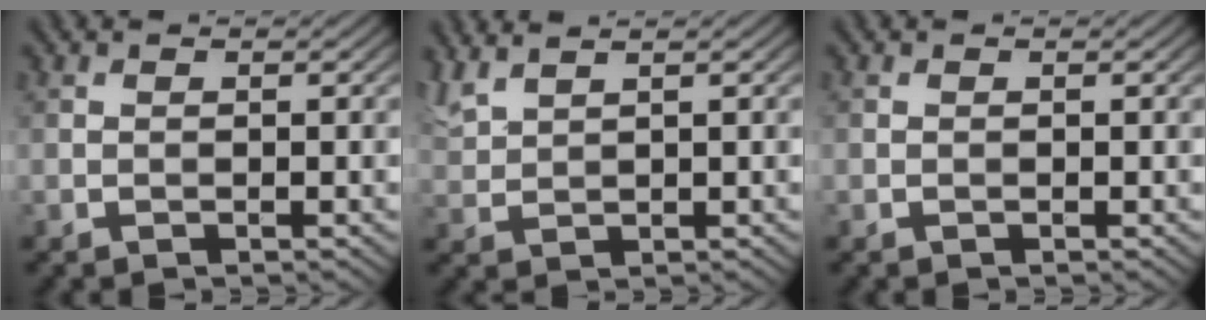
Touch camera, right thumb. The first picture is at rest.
{"total": 3.4, "force": [2.9, 0.5, 1.6], "torque": [-0.049, 0.014, 0.069]}
{"total": 0.0}